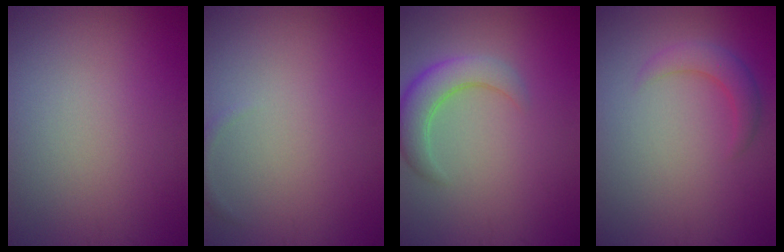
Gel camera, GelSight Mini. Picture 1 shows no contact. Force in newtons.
{"total": 0.6, "press": 0.6, "slide": 0.1}
{"total": 4.2, "press": 4.2, "slide": 0.4}
{"total": 2.5, "press": 2.5, "slide": 0.2}